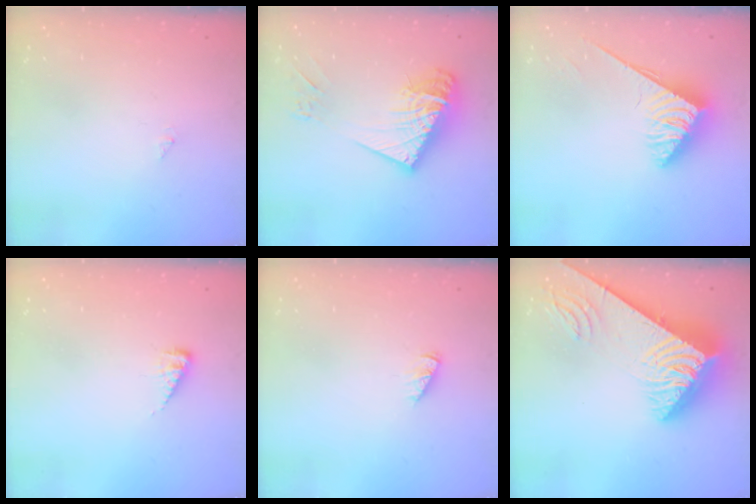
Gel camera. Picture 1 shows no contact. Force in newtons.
{"total": 17.3, "press": 17.2, "slide": 1.9}
{"total": 3.6, "press": 3.6, "slide": 0.6}
{"total": 4.0, "press": 4.0, "slide": 0.5}
{"total": 2.0, "press": 2.0, "slide": 0.3}
{"total": 14.0, "press": 13.9, "slide": 1.4}